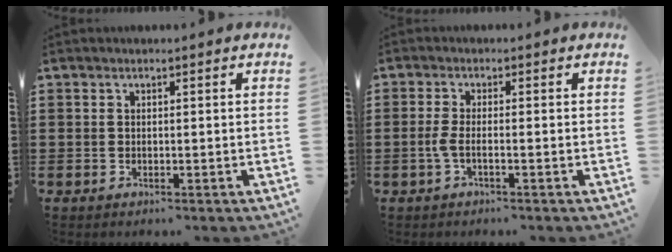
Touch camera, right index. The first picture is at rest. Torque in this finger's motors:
{"motor_torque": [0.80, 0.13, 0.19, 0.08]}